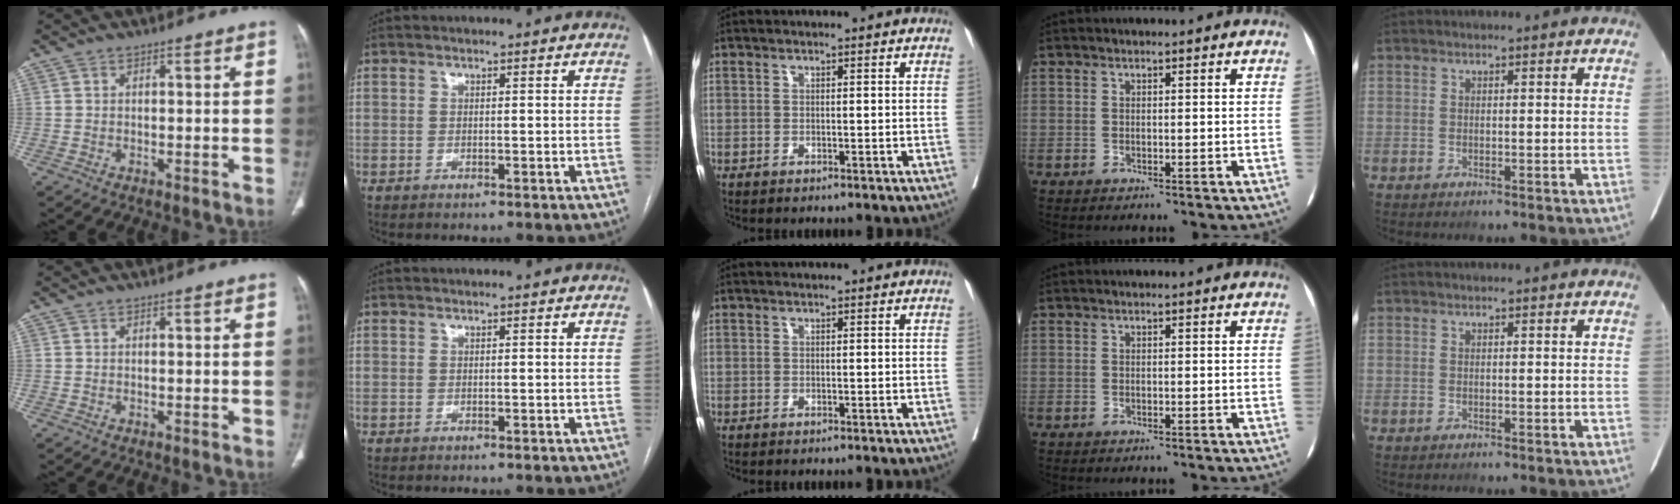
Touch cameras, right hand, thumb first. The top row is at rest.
{}